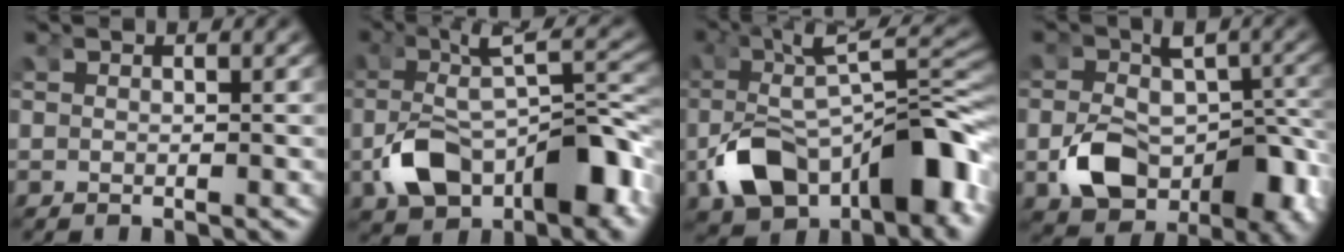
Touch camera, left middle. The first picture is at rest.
{"total": 7.6, "force": [-2.7, 3.9, 6.0], "torque": [-0.111, -0.001, -0.042]}
{"total": 10.1, "force": [-3.3, 5.3, 7.9], "torque": [-0.145, -0.005, -0.048]}
{"total": 9.2, "force": [-3.4, 5.8, 6.2], "torque": [-0.116, -0.037, -0.044]}